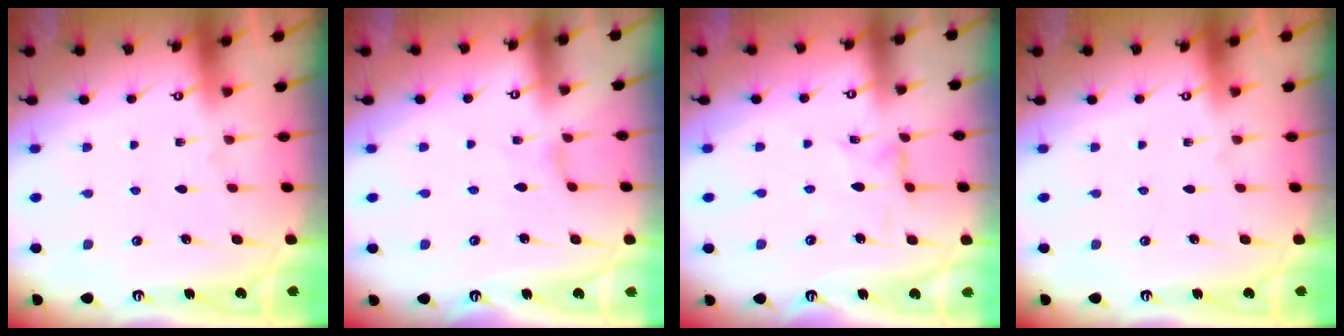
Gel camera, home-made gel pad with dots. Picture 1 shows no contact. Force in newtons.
{"total": 0.6, "press": 0.6, "slide": 0.2}
{"total": 1.7, "press": 1.7, "slide": 0.0}
{"total": 0.0}